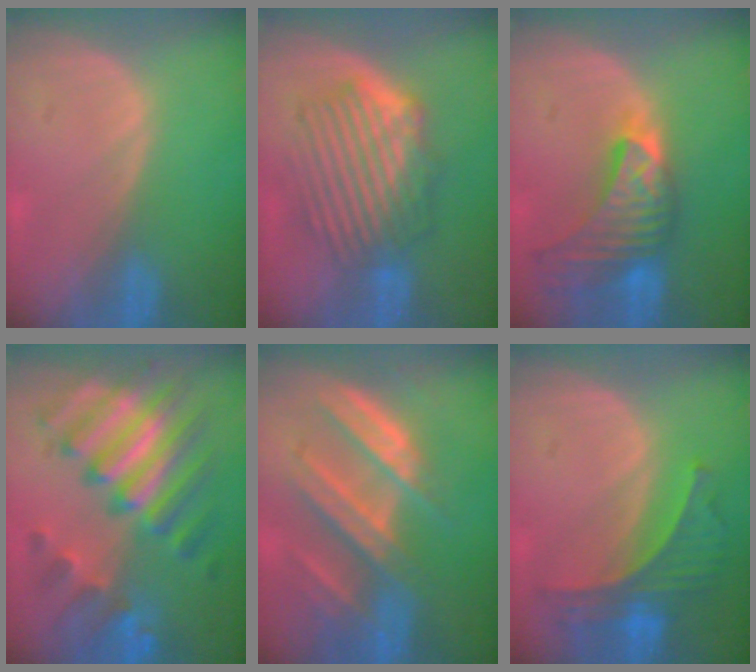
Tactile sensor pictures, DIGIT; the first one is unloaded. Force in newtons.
{"total": 9.1, "press": 8.2, "slide": 4.0}
{"total": 8.9, "press": 8.4, "slide": 3.0}
{"total": 10.9, "press": 10.9, "slide": 0.9}
{"total": 9.0, "press": 8.2, "slide": 3.7}
{"total": 6.9, "press": 6.3, "slide": 2.9}